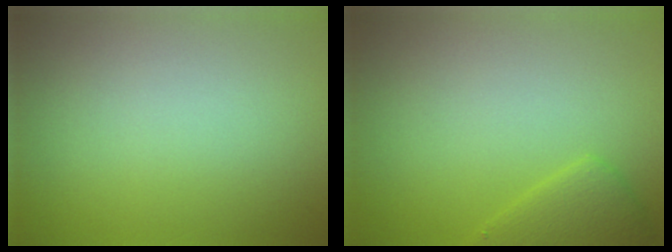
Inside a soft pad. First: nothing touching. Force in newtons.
{"total": 2.3, "press": 2.3, "slide": 0.1}